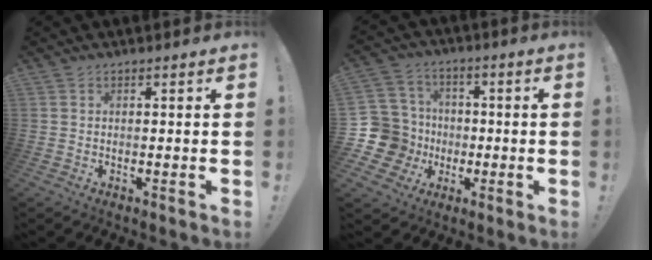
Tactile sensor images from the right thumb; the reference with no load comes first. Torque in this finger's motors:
{"motor_torque": [-0.09, -0.12, -0.07, -0.02, 0.00]}